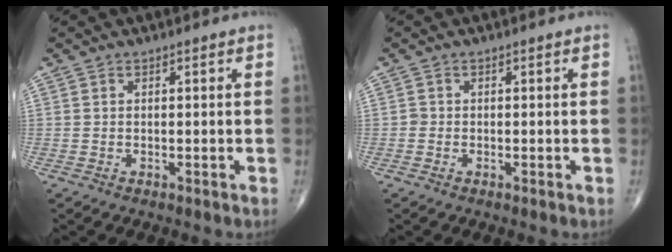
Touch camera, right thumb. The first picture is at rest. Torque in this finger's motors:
{"motor_torque": [0.11, 0.04, 0.12, 0.09, 0.00]}